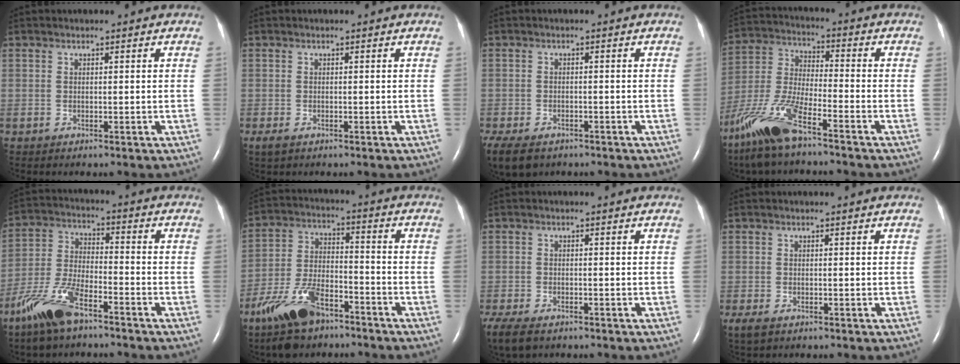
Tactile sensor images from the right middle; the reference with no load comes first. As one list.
[{"total": 1.6, "force": [-0.9, 0.8, 1.0], "torque": [-0.027, -0.003, -0.011]}, {"total": 12.5, "force": [-7.8, 7.8, 6.0], "torque": [-0.163, -0.023, -0.106]}, {"total": 13.2, "force": [-9.0, 2.4, 9.3], "torque": [-0.214, -0.021, -0.175]}, {"total": 10.6, "force": [-7.4, 3.2, 7.0], "torque": [-0.163, -0.010, -0.147]}, {"total": 11.6, "force": [-8.1, 4.5, 7.0], "torque": [-0.155, -0.009, -0.154]}, {"total": 9.9, "force": [-6.7, 5.0, 5.3], "torque": [-0.134, -0.018, -0.102]}, {"total": 3.4, "force": [-2.1, 1.7, 2.0], "torque": [-0.049, -0.011, -0.034]}]